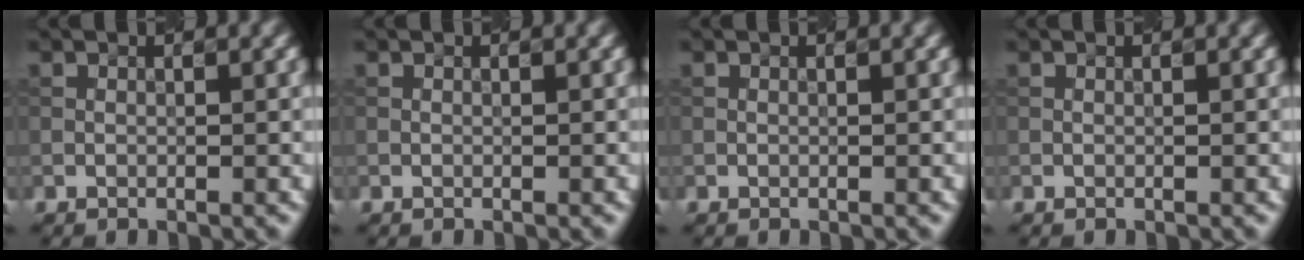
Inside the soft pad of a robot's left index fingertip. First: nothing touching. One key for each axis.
{"total": 0.0}
{"total": 0.0}
{"total": 0.0}